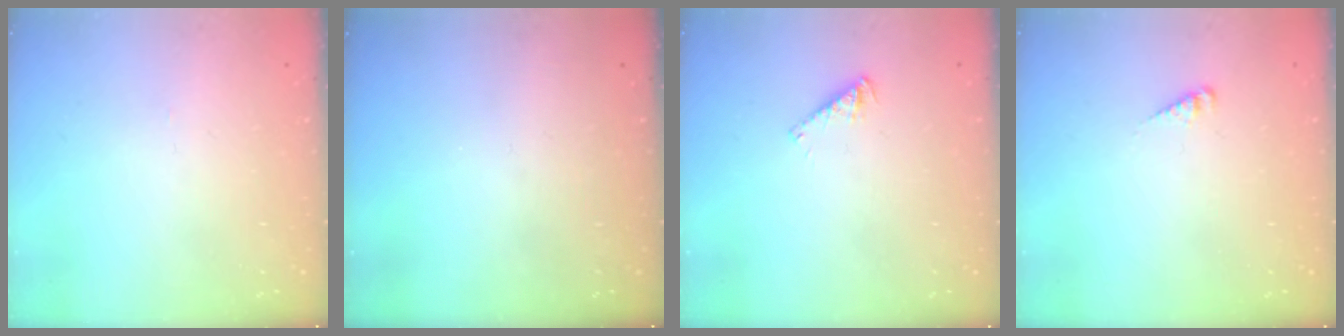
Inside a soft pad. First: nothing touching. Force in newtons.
{"total": 0.0}
{"total": 2.9, "press": 2.9, "slide": 0.1}
{"total": 2.9, "press": 2.9, "slide": 0.2}